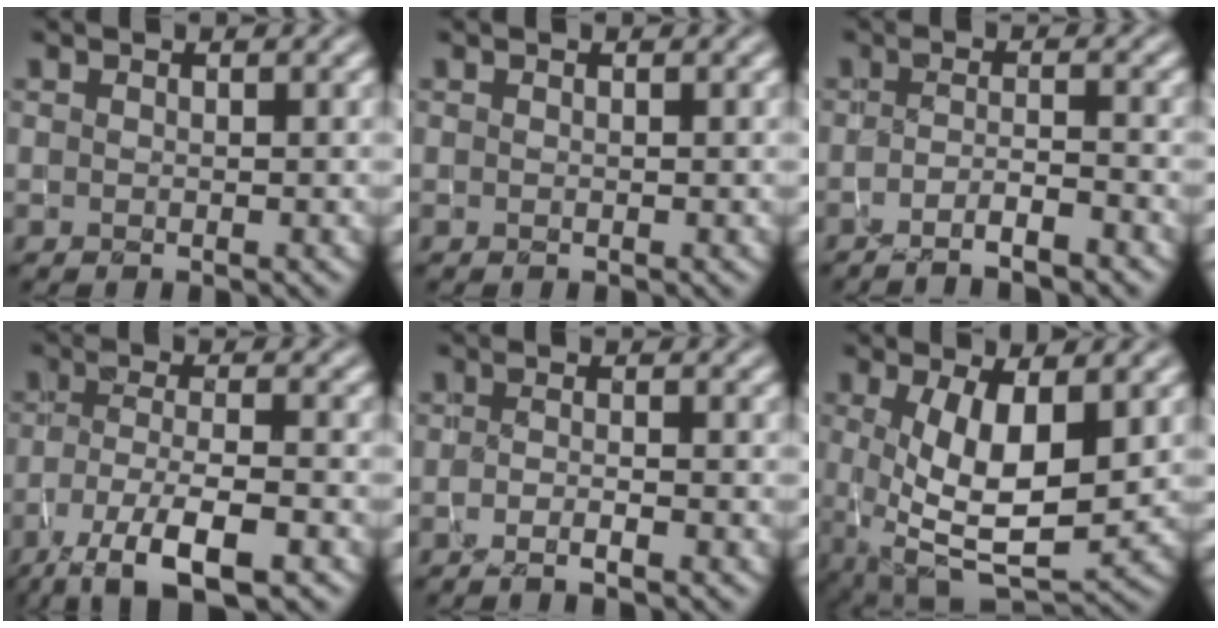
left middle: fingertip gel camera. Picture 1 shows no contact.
{"total": 0.0}
{"total": 3.0, "force": [-2.1, 0.5, 2.0], "torque": [-0.029, -0.001, -0.043]}
{"total": 7.6, "force": [-4.7, 2.0, 5.6], "torque": [-0.099, -0.005, -0.086]}
{"total": 1.6, "force": [-1.0, 0.3, 1.3], "torque": [-0.018, -0.008, -0.020]}
{"total": 8.6, "force": [0.4, 3.5, 7.8], "torque": [-0.153, -0.011, 0.012]}